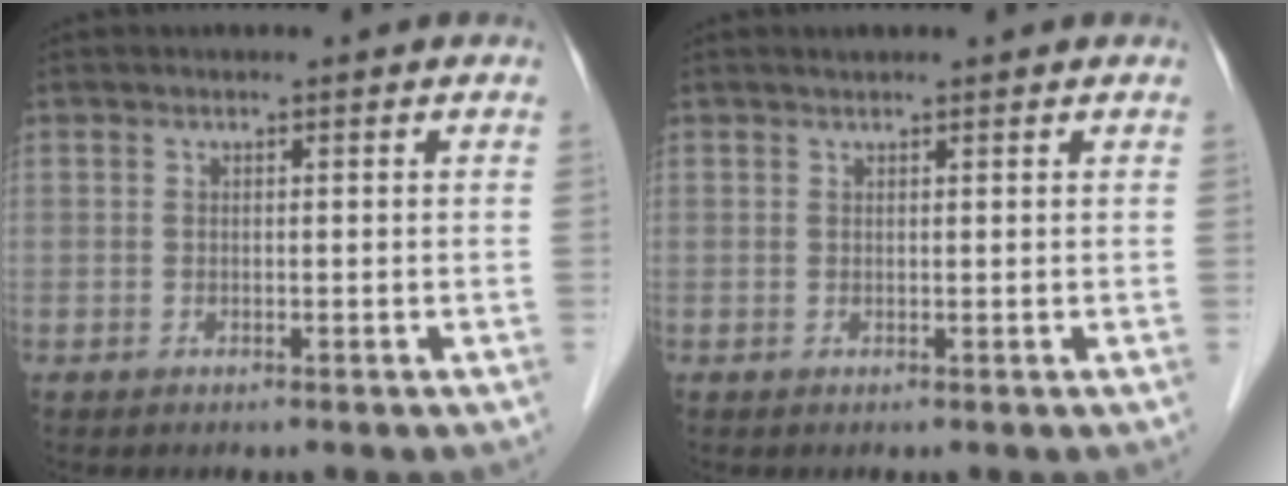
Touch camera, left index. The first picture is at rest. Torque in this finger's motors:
{"motor_torque": [0.15, -0.08, -0.01, -0.01]}